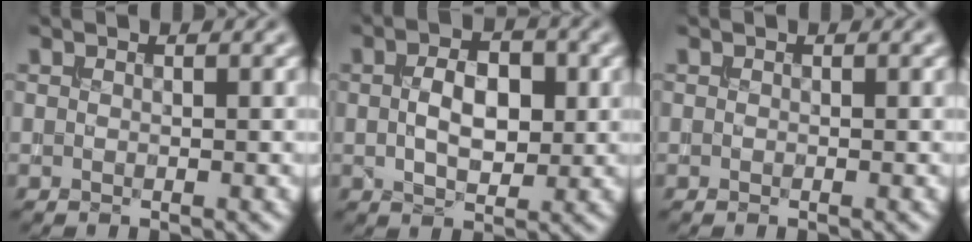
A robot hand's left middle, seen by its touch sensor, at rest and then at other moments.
{"total": 4.6, "force": [0.3, 2.6, 3.8], "torque": [-0.070, 0.003, 0.004]}
{"total": 0.0}